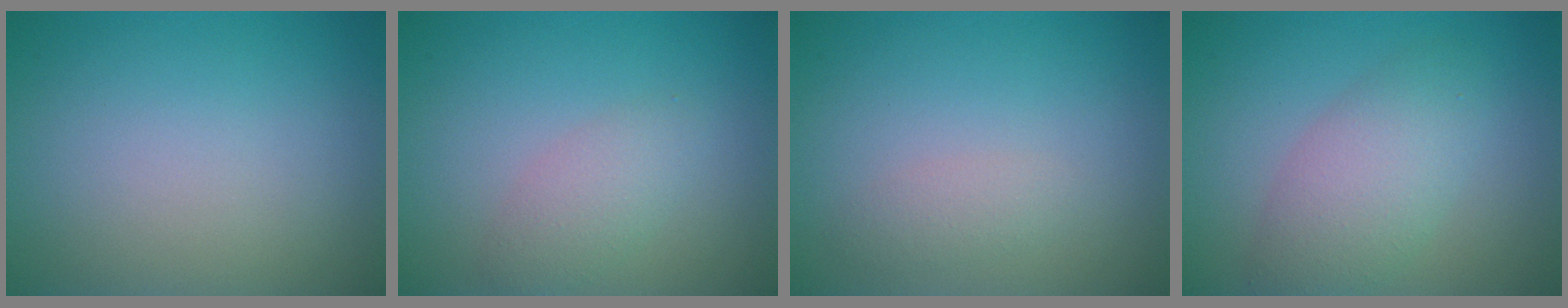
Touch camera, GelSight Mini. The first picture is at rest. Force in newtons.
{"total": 2.2, "press": 2.2, "slide": 0.1}
{"total": 1.2, "press": 1.2, "slide": 0.0}
{"total": 4.4, "press": 4.3, "slide": 0.4}